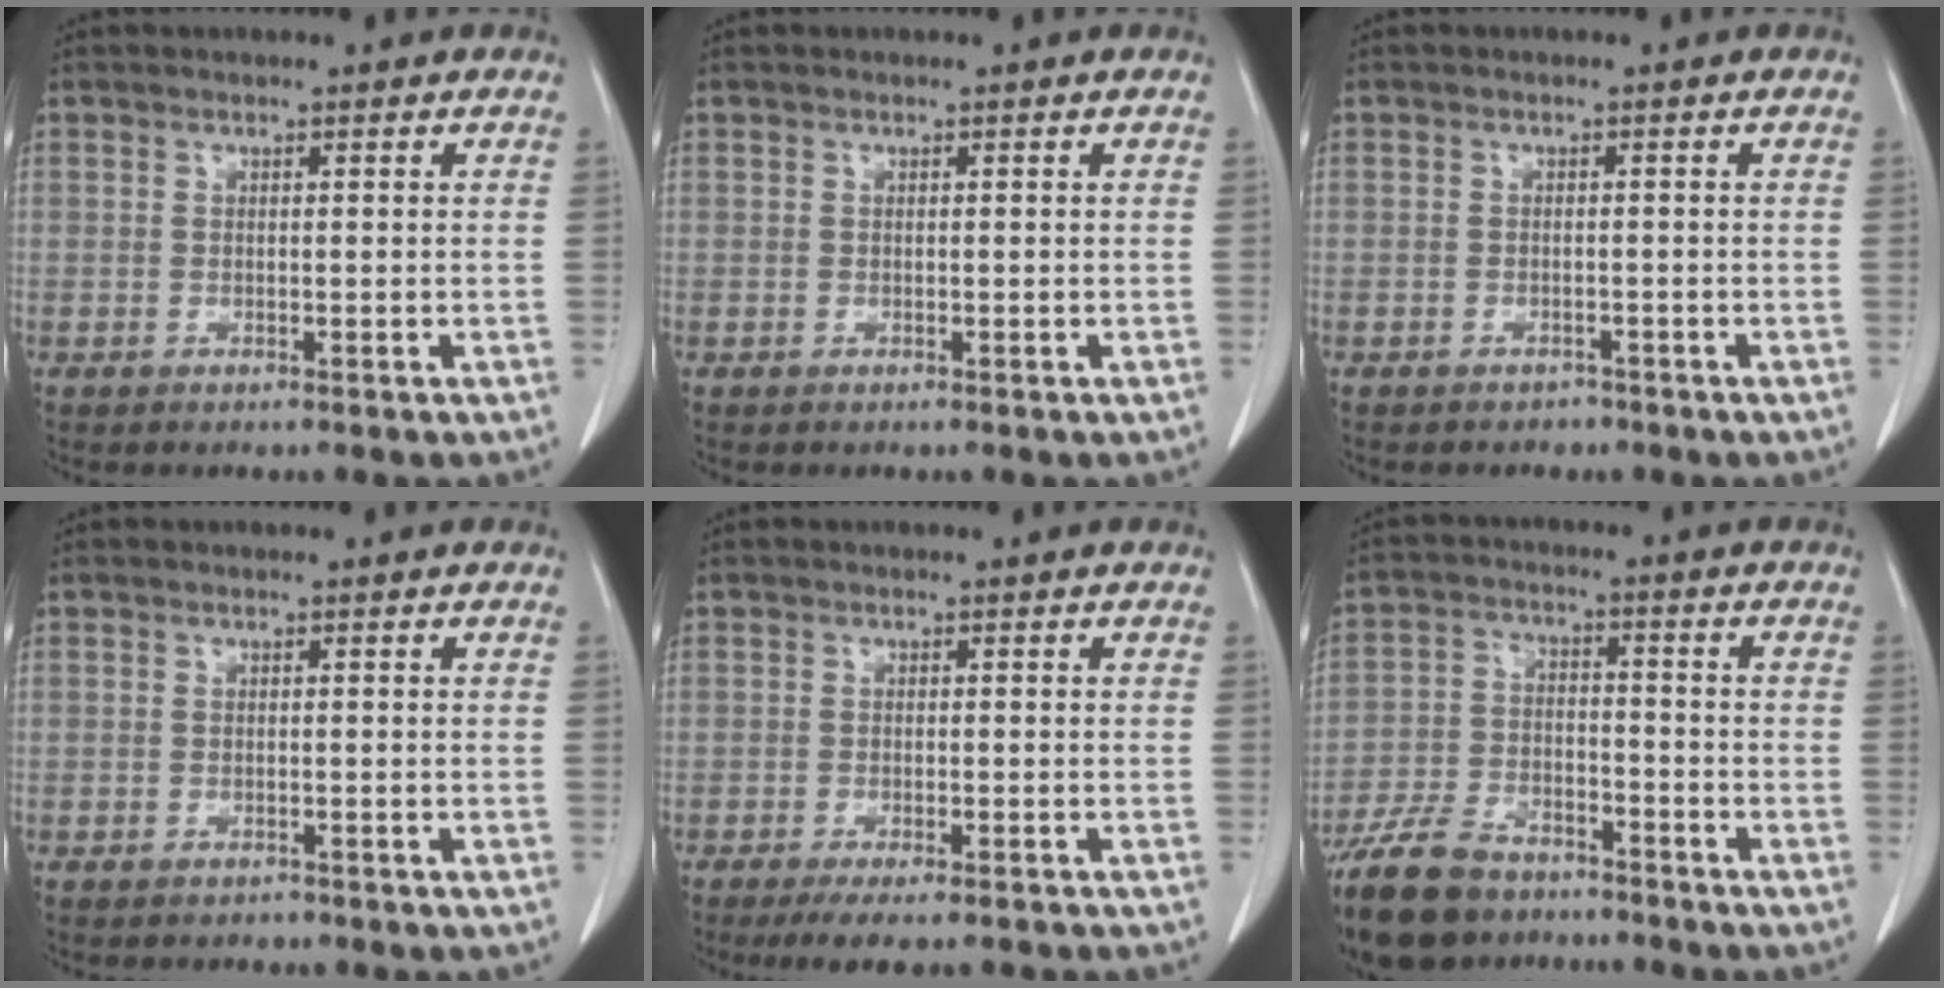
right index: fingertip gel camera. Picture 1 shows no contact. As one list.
[{"total": 0.0}, {"total": 1.4, "force": [-1.2, 0.8, 0.0], "torque": [-0.009, 0.001, -0.015]}, {"total": 0.8, "force": [-0.7, 0.3, 0.0], "torque": [-0.008, -0.001, -0.009]}, {"total": 7.3, "force": [-6.0, 1.3, 3.9], "torque": [-0.046, -0.009, -0.087]}, {"total": 12.0, "force": [-9.5, 5.2, 5.2], "torque": [-0.110, -0.014, -0.168]}]